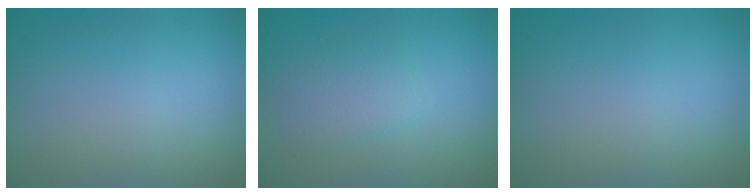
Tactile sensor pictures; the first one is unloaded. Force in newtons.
{"total": 2.3, "press": 2.3, "slide": 0.0}
{"total": 0.0}